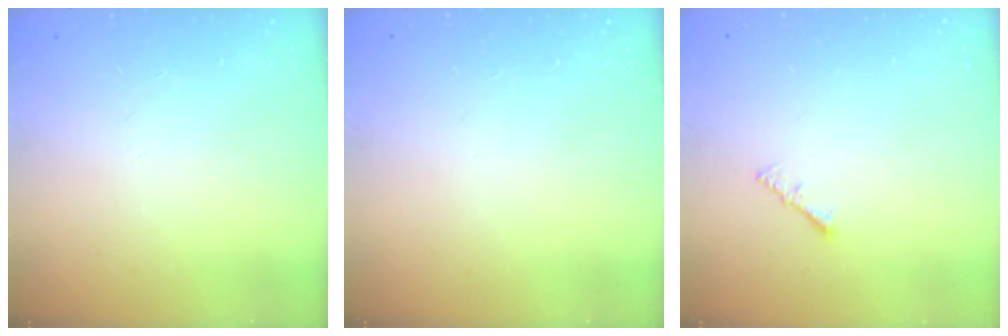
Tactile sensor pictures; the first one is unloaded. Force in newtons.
{"total": 0.0}
{"total": 1.6, "press": 1.5, "slide": 0.5}